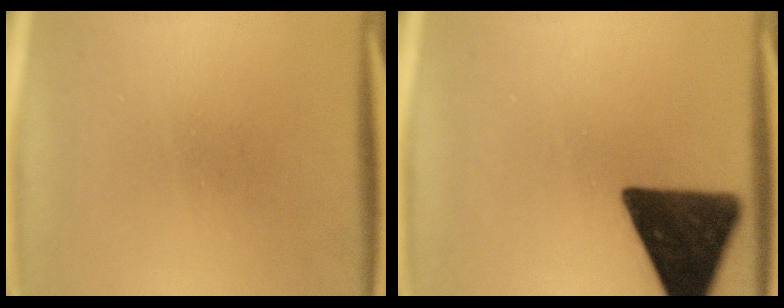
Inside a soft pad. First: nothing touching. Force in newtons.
{"total": 15.9}